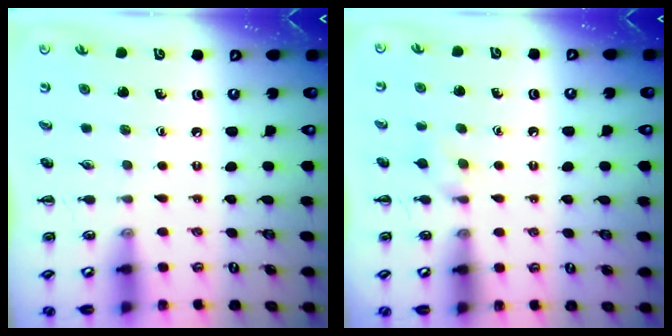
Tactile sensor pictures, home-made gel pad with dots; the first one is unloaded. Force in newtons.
{"total": 3.7, "press": 3.4, "slide": 1.4}